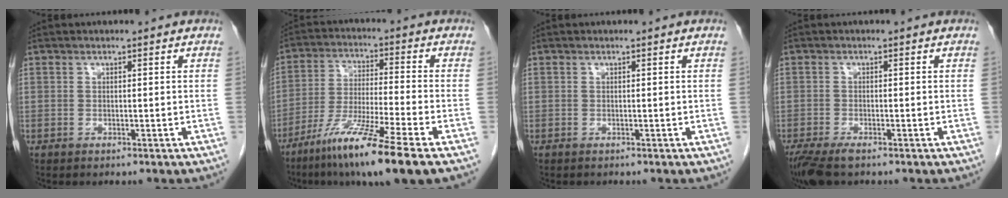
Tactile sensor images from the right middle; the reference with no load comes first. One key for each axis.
{"total": 13.0, "fx": -8.2, "fy": -1.1, "fz": 10.0, "tx": -0.195, "ty": -0.047, "tz": -0.151}
{"total": 0.0}
{"total": 4.9, "fx": -3.6, "fy": 1.2, "fz": 3.1, "tx": -0.061, "ty": -0.013, "tz": -0.063}